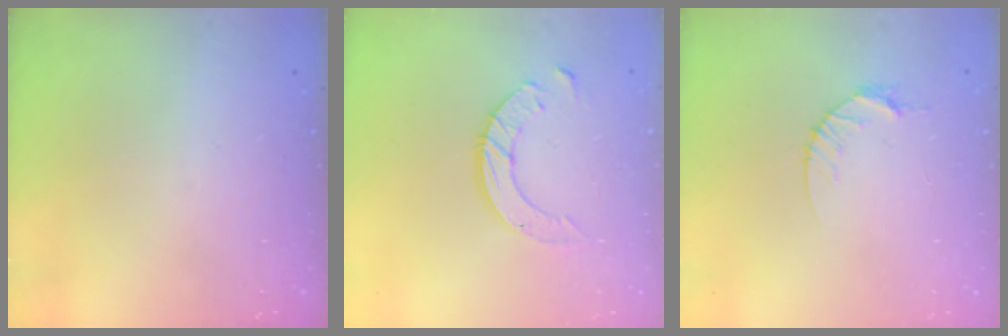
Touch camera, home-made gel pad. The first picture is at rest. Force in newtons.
{"total": 9.7, "press": 9.6, "slide": 0.8}
{"total": 4.7, "press": 4.7, "slide": 0.6}